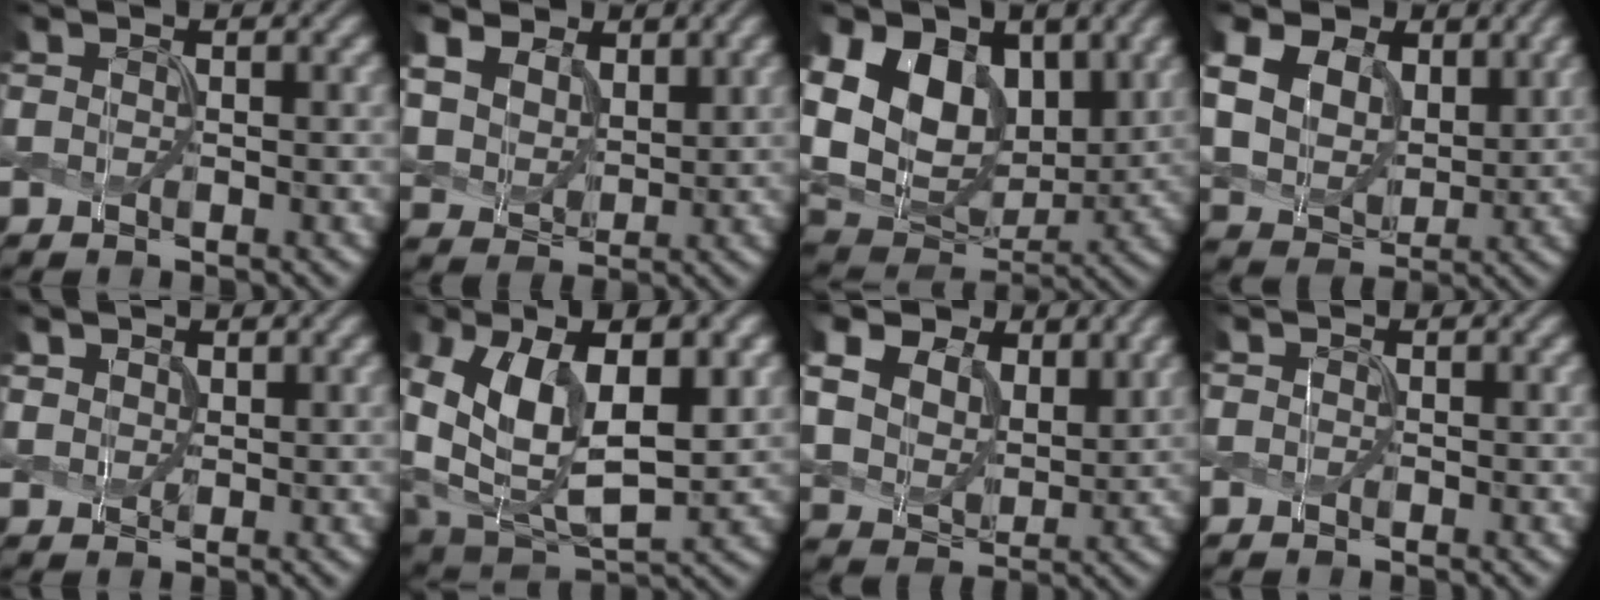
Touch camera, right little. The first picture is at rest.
{"total": 7.9, "force": [3.8, 5.8, 3.9], "torque": [-0.138, 0.013, 0.069]}
{"total": 13.0, "force": [3.4, 9.3, 8.4], "torque": [-0.179, 0.001, 0.063]}
{"total": 12.3, "force": [5.2, 9.0, 6.6], "torque": [-0.164, 0.027, 0.092]}
{"total": 1.3, "force": [0.9, 0.9, 0.4], "torque": [-0.010, -0.004, 0.023]}
{"total": 13.8, "force": [2.4, 8.3, 10.8], "torque": [-0.210, -0.018, 0.057]}
{"total": 11.0, "force": [5.3, 7.9, 5.6], "torque": [-0.151, 0.021, 0.085]}
{"total": 0.0}